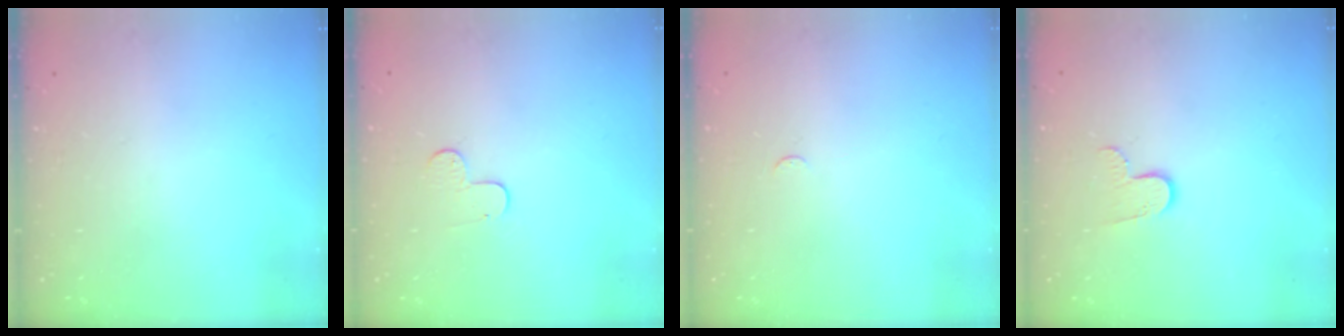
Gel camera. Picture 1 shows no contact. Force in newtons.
{"total": 5.5, "press": 5.5, "slide": 0.5}
{"total": 2.9, "press": 2.8, "slide": 0.4}
{"total": 6.7, "press": 6.7, "slide": 0.5}